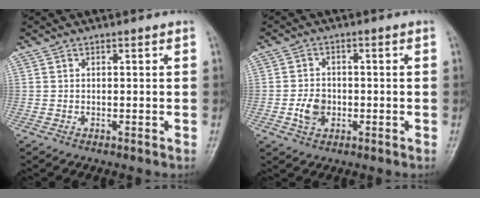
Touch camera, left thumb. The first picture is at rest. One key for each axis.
{"total": 4.6, "fx": -1.1, "fy": 3.5, "fz": 2.8, "tx": -0.042, "ty": 0.006, "tz": -0.021}